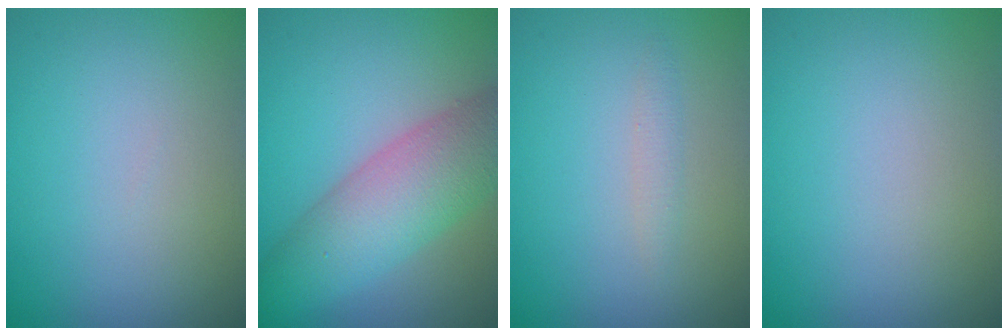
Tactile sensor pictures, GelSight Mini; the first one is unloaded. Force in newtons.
{"total": 7.1, "press": 7.1, "slide": 0.4}
{"total": 0.9, "press": 0.9, "slide": 0.0}
{"total": 0.0}